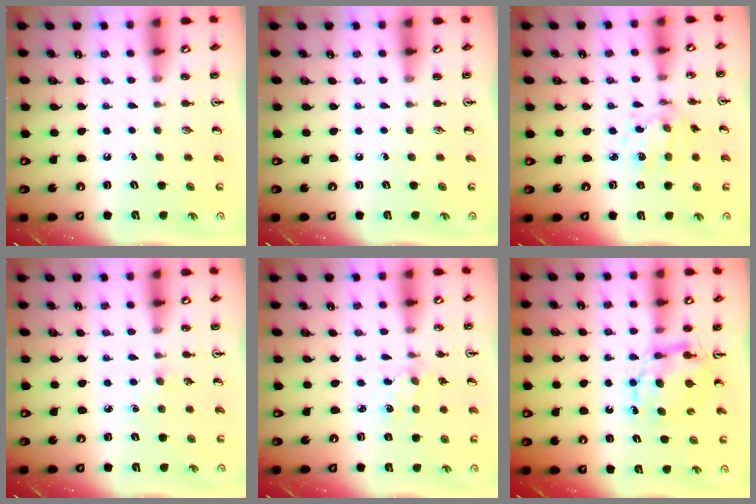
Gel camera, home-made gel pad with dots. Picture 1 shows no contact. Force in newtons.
{"total": 0.0}
{"total": 5.6, "press": 5.4, "slide": 1.5}
{"total": 3.1, "press": 3.1, "slide": 0.5}
{"total": 2.0, "press": 1.9, "slide": 0.4}
{"total": 6.5, "press": 6.5, "slide": 0.5}